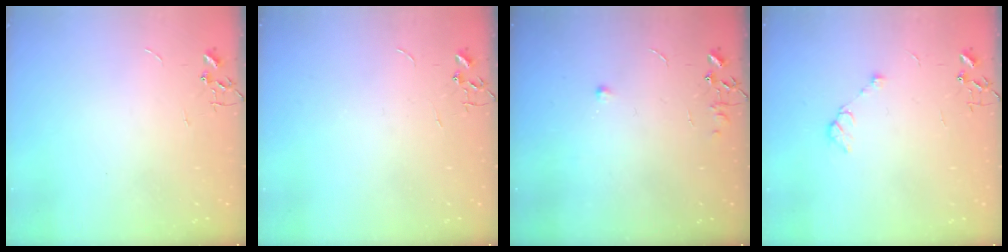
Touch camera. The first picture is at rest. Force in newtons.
{"total": 0.0}
{"total": 5.1, "press": 5.0, "slide": 0.7}
{"total": 5.6, "press": 5.6, "slide": 0.8}